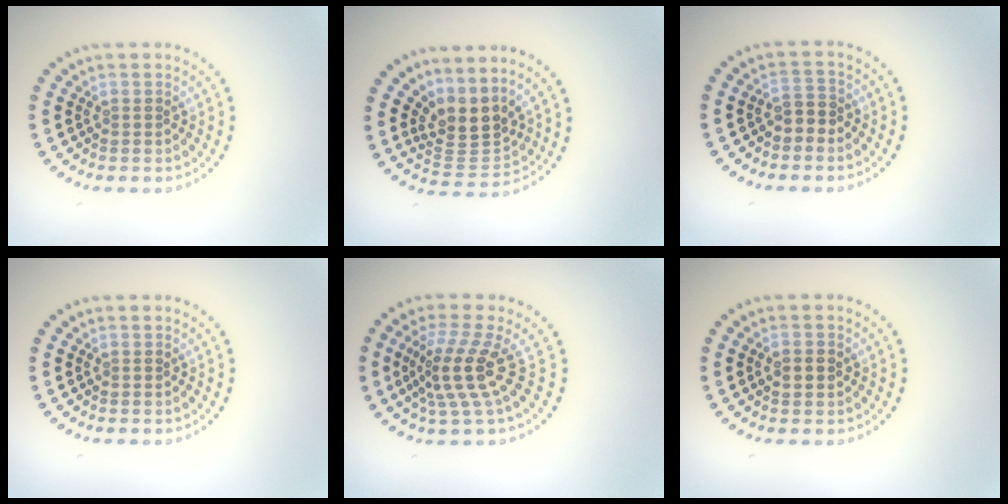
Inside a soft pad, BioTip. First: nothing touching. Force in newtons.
{"total": 3.4, "press": 2.6, "slide": 2.2}
{"total": 1.8, "press": 1.6, "slide": 0.8}
{"total": 0.0}
{"total": 3.9, "press": 2.7, "slide": 2.9}
{"total": 1.8, "press": 1.8, "slide": 0.1}